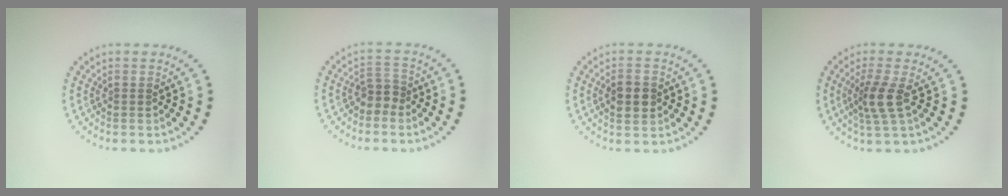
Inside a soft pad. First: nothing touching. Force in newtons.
{"total": 1.9, "press": 1.4, "slide": 1.2}
{"total": 2.8, "press": 2.8, "slide": 0.2}
{"total": 2.8, "press": 2.2, "slide": 1.8}